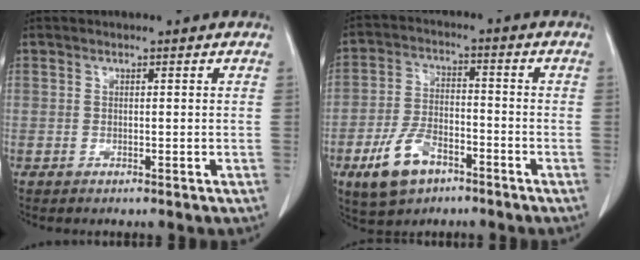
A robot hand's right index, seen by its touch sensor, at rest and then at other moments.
{"total": 9.1, "force": [-5.2, 4.9, 5.6], "torque": [-0.120, 0.001, -0.093]}